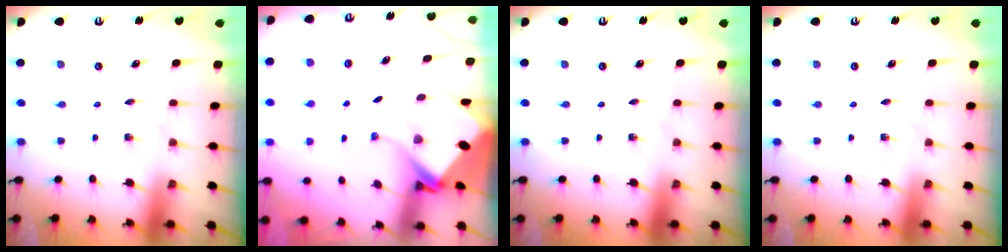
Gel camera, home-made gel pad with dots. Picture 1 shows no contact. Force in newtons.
{"total": 6.1, "press": 6.0, "slide": 0.6}
{"total": 0.0}
{"total": 0.0}